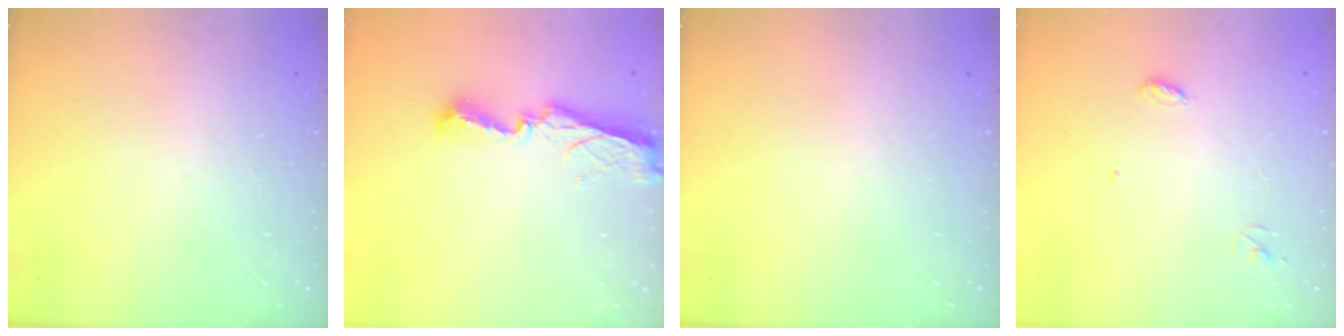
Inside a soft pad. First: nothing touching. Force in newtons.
{"total": 8.5, "press": 8.5, "slide": 0.8}
{"total": 0.0}
{"total": 3.8, "press": 3.7, "slide": 0.4}